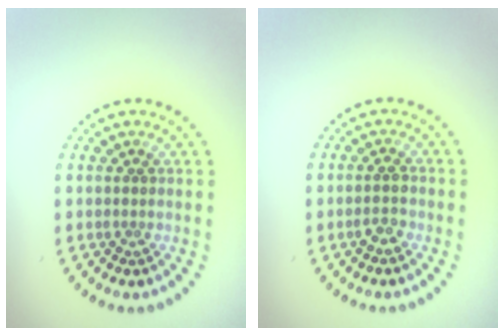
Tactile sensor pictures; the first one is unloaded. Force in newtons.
{"total": 1.5, "press": 1.5, "slide": 0.3}